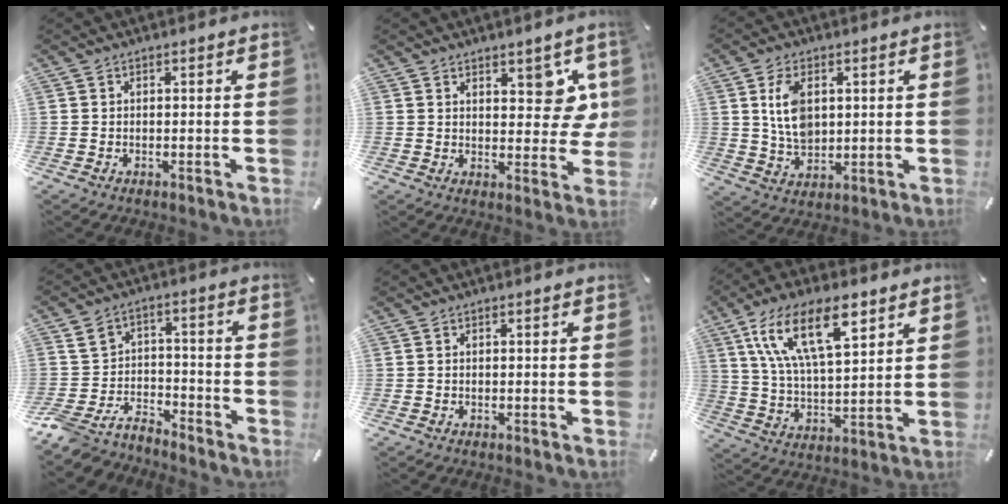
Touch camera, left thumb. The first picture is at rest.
{"total": 8.0, "force": [4.1, 5.1, 4.5], "torque": [-0.029, -0.033, 0.066]}
{"total": 8.1, "force": [2.0, 5.5, 5.7], "torque": [-0.123, -0.001, 0.031]}
{"total": 7.2, "force": [-3.7, 5.5, 2.8], "torque": [-0.075, 0.020, -0.075]}
{"total": 0.0}
{"total": 17.9, "force": [9.4, 7.7, 13.1], "torque": [-0.263, -0.018, 0.157]}